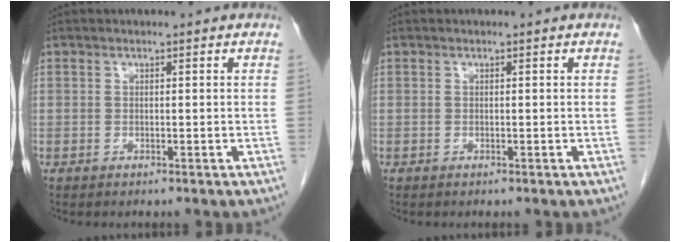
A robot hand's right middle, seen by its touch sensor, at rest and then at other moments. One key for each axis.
{"total": 0.0}